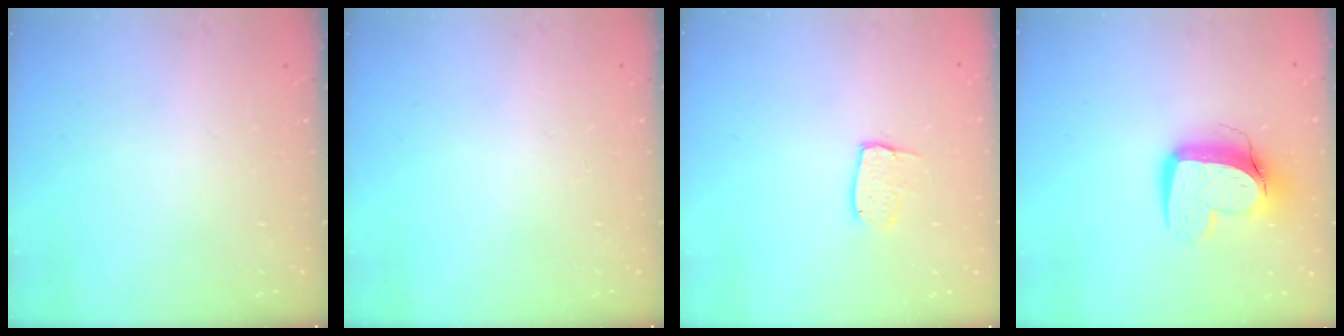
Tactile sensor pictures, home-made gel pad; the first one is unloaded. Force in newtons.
{"total": 0.0}
{"total": 5.1, "press": 5.1, "slide": 0.4}
{"total": 12.4, "press": 12.3, "slide": 1.5}